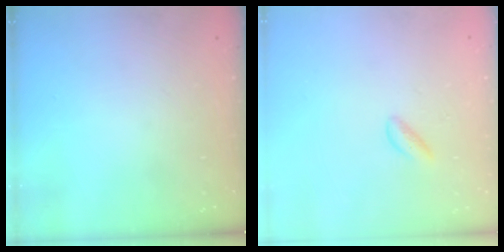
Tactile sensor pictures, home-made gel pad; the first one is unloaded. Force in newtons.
{"total": 2.4, "press": 2.3, "slide": 0.7}